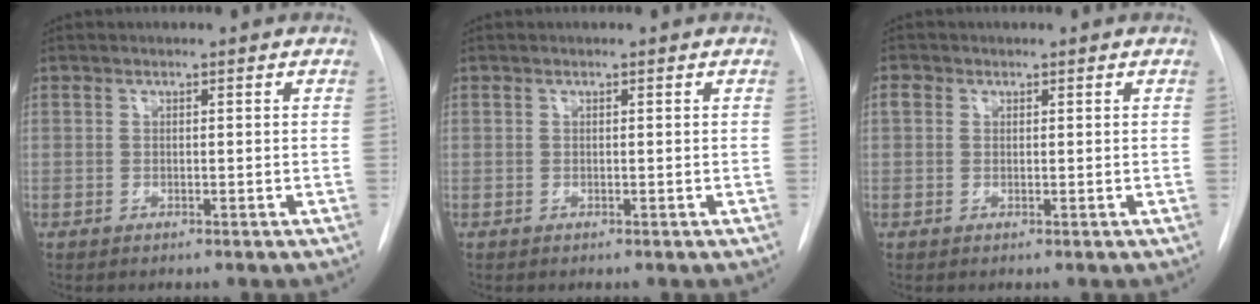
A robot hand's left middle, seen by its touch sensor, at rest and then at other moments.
{"total": 0.0}
{"total": 1.7, "force": [0.6, 1.5, 0.6], "torque": [-0.009, 0.010, 0.007]}